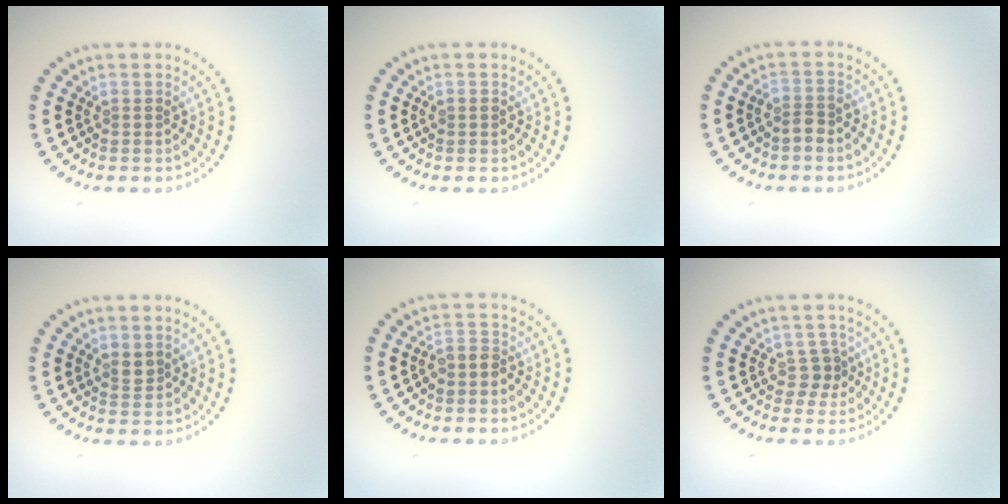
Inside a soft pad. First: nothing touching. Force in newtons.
{"total": 0.8, "press": 0.7, "slide": 0.1}
{"total": 1.5, "press": 1.3, "slide": 0.8}
{"total": 1.3, "press": 1.1, "slide": 0.7}
{"total": 1.7, "press": 1.4, "slide": 1.0}
{"total": 1.6, "press": 1.1, "slide": 1.2}